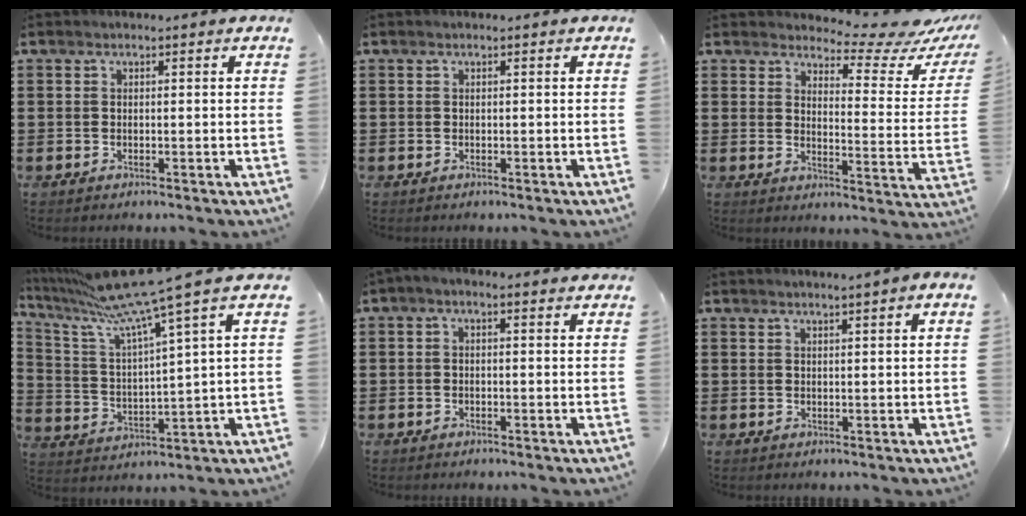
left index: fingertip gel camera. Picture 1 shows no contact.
{"total": 0.0}
{"total": 5.5, "force": [4.9, 1.0, 2.2], "torque": [-0.045, -0.041, 0.079]}
{"total": 11.4, "force": [8.4, -0.6, 7.8], "torque": [-0.186, -0.043, 0.135]}
{"total": 0.9, "force": [-0.7, 0.2, 0.6], "torque": [-0.011, -0.001, -0.012]}
{"total": 1.2, "force": [0.9, -0.4, 0.7], "torque": [-0.013, -0.003, 0.018]}